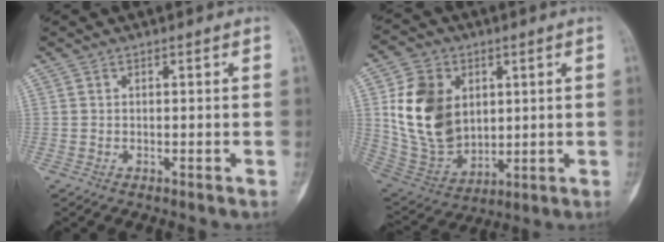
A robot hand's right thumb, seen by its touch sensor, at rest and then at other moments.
{"total": 17.0, "force": [3.4, 12.6, 11.0], "torque": [-0.173, -0.017, 0.083]}